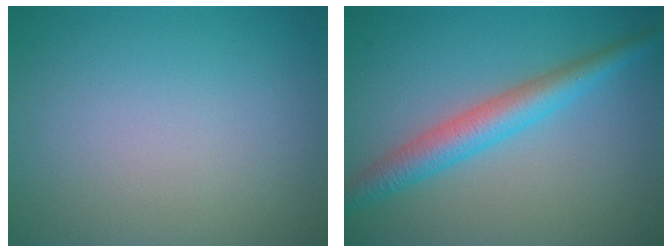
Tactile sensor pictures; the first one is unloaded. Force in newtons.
{"total": 4.3, "press": 4.3, "slide": 0.0}